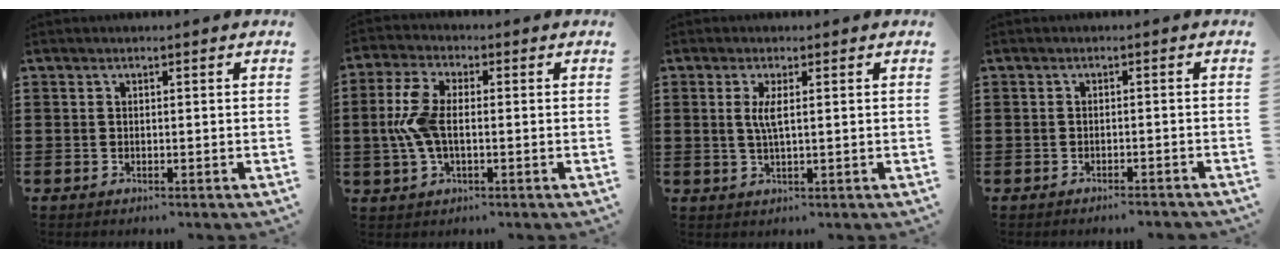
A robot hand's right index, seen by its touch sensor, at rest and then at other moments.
{"total": 7.2, "force": [-0.2, 3.6, 6.3], "torque": [-0.160, -0.003, -0.014]}
{"total": 2.8, "force": [0.7, 0.3, 2.7], "torque": [-0.054, 0.000, 0.010]}
{"total": 1.4, "force": [-1.3, -0.1, 0.4], "torque": [-0.008, 0.002, -0.026]}